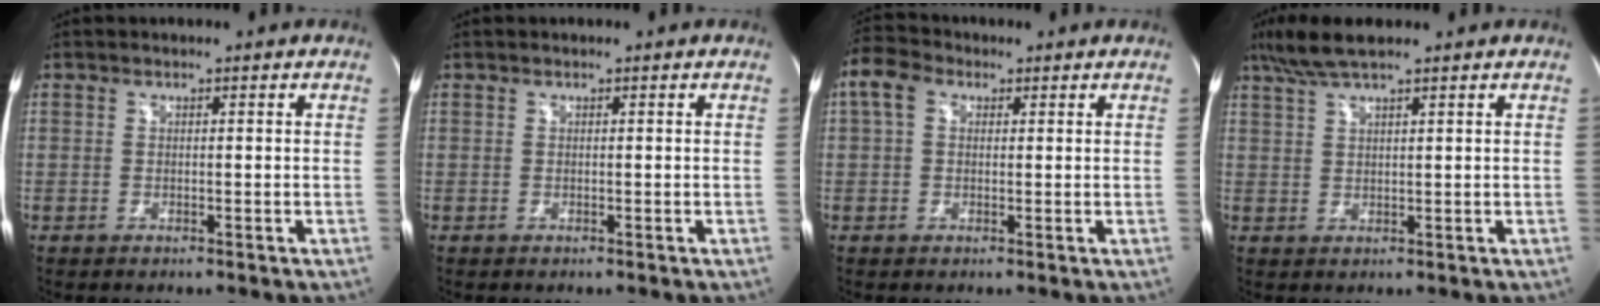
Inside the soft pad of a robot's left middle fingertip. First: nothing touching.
{"total": 0.0}
{"total": 5.2, "force": [1.8, 3.6, 3.3], "torque": [-0.084, 0.032, 0.031]}
{"total": 5.7, "force": [4.4, 0.4, 3.6], "torque": [-0.077, 0.024, 0.086]}